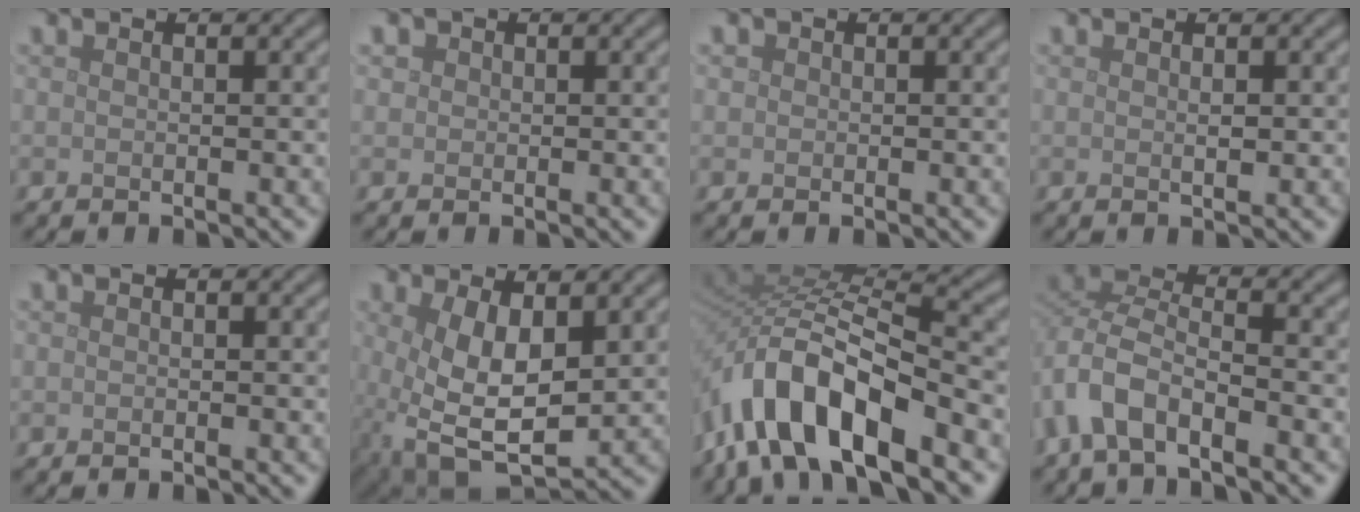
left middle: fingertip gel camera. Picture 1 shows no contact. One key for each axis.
{"total": 1.1, "fx": 0.4, "fy": 1.0, "fz": 0.2, "tx": 0.003, "ty": -0.001, "tz": 0.001}
{"total": 0.7, "fx": 0.1, "fy": 0.7, "fz": 0.0, "tx": 0.006, "ty": -0.001, "tz": -0.002}
{"total": 0.6, "fx": 0.1, "fy": 0.2, "fz": 0.6, "tx": -0.011, "ty": -0.001, "tz": 0.002}
{"total": 0.0}
{"total": 7.8, "fx": 0.0, "fy": 4.2, "fz": 6.6, "tx": -0.144, "ty": -0.018, "tz": 0.008}
{"total": 11.6, "fx": -6.2, "fy": 4.9, "fz": 8.5, "tx": -0.154, "ty": 0.012, "tz": -0.128}
{"total": 5.6, "fx": -3.4, "fy": 2.5, "fz": 3.7, "tx": -0.071, "ty": 0.003, "tz": -0.078}